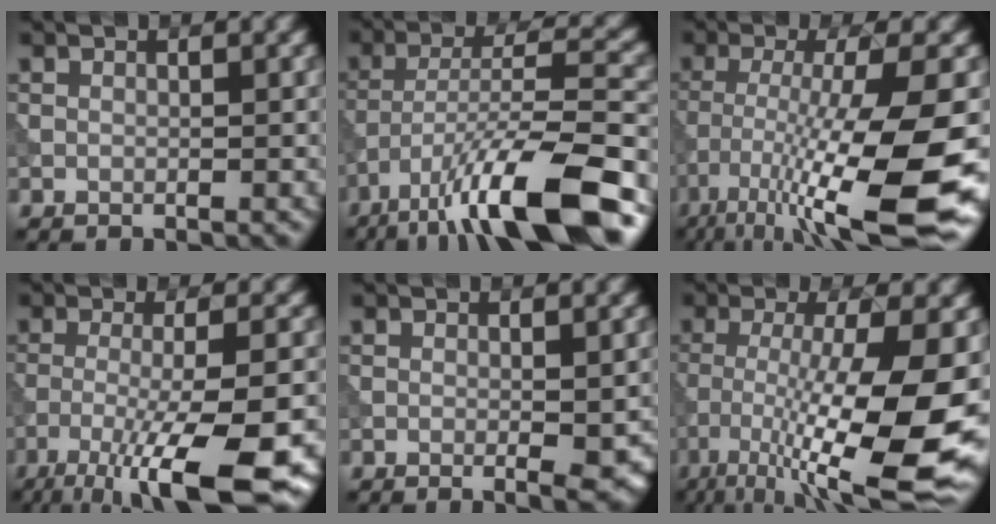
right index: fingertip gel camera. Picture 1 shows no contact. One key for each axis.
{"total": 13.3, "fx": -8.5, "fy": 2.7, "fz": 9.9, "tx": -0.166, "ty": 0.009, "tz": -0.145}
{"total": 14.2, "fx": -6.7, "fy": 3.0, "fz": 12.2, "tx": -0.215, "ty": -0.018, "tz": -0.105}
{"total": 10.6, "fx": -6.0, "fy": 2.1, "fz": 8.5, "tx": -0.134, "ty": -0.002, "tz": -0.104}
{"total": 3.5, "fx": -0.8, "fy": 1.0, "fz": 3.3, "tx": -0.046, "ty": -0.007, "tz": -0.008}
{"total": 14.1, "fx": -5.3, "fy": 3.6, "fz": 12.6, "tx": -0.215, "ty": -0.020, "tz": -0.084}